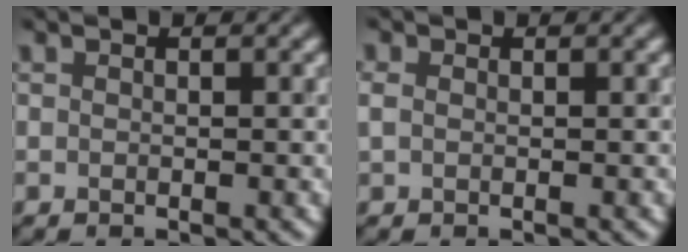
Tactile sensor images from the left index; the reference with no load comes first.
{"total": 0.8, "force": [0.0, 0.7, 0.4], "torque": [-0.009, 0.001, -0.002]}